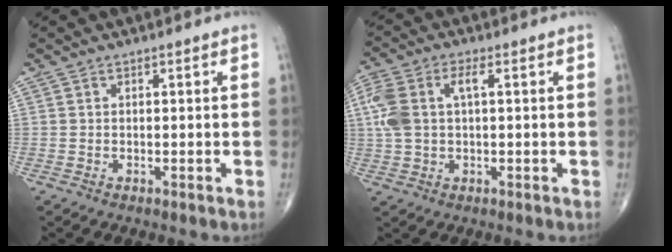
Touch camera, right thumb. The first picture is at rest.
{"total": 9.4, "force": [1.6, 5.0, 7.8], "torque": [-0.196, 0.025, 0.033]}